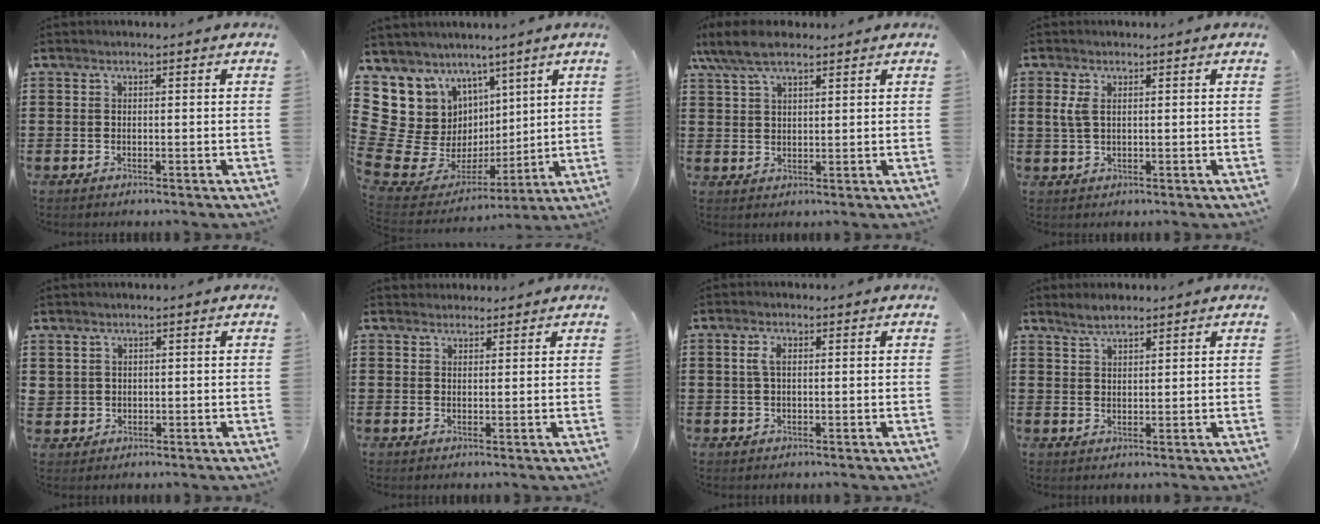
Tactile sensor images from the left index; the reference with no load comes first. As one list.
[{"total": 12.7, "force": [3.5, 11.8, 2.8], "torque": [-0.111, -0.051, 0.093]}, {"total": 6.7, "force": [4.8, 2.3, 4.0], "torque": [-0.097, -0.003, 0.088]}, {"total": 2.7, "force": [0.6, 1.3, 2.3], "torque": [-0.057, 0.004, 0.008]}, {"total": 1.4, "force": [0.7, 1.1, 0.2], "torque": [-0.008, 0.004, 0.014]}, {"total": 1.9, "force": [1.7, 0.8, -0.1], "torque": [-0.003, 0.005, 0.035]}, {"total": 2.5, "force": [0.5, 1.1, 2.2], "torque": [-0.055, 0.004, 0.005]}, {"total": 2.8, "force": [2.4, 0.8, 1.2], "torque": [-0.030, 0.005, 0.045]}]